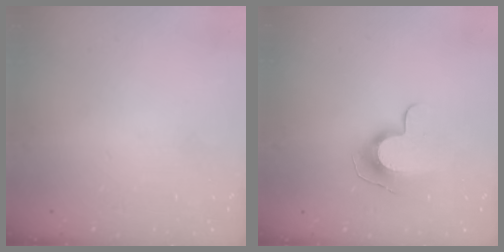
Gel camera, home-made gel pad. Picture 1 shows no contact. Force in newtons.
{"total": 9.6, "press": 9.6, "slide": 0.3}